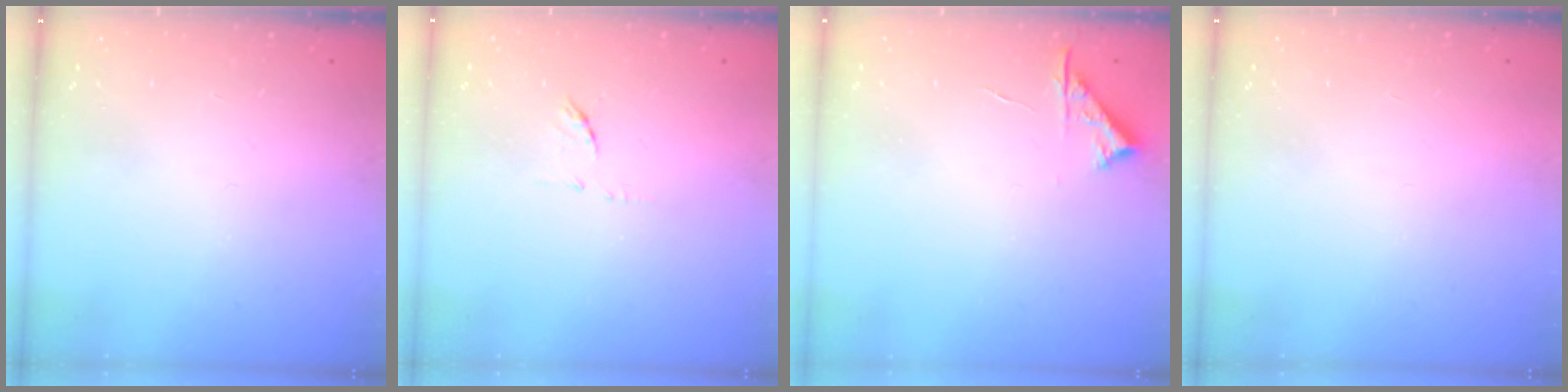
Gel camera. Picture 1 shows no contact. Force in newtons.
{"total": 6.1, "press": 6.1, "slide": 0.3}
{"total": 4.7, "press": 4.6, "slide": 0.6}
{"total": 1.6, "press": 1.6, "slide": 0.1}